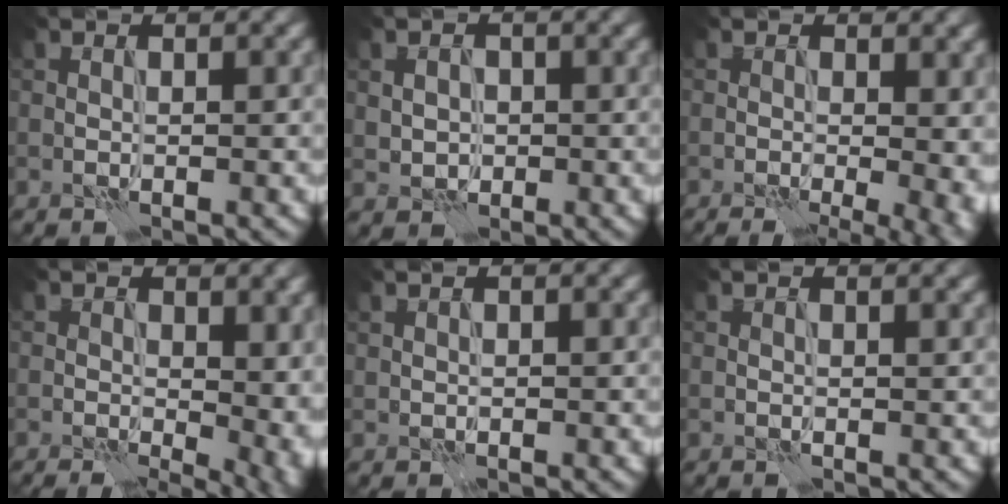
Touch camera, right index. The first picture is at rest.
{"total": 1.5, "force": [-0.1, 1.4, 0.6], "torque": [-0.014, 0.000, 0.002]}
{"total": 9.5, "force": [-0.6, 4.5, 8.3], "torque": [-0.029, 0.012, 0.005]}
{"total": 9.4, "force": [0.6, 4.7, 8.0], "torque": [-0.052, 0.009, 0.023]}
{"total": 0.8, "force": [0.7, 0.3, 0.4], "torque": [-0.003, -0.002, 0.006]}
{"total": 1.3, "force": [0.9, 0.5, 0.8], "torque": [-0.004, 0.001, 0.006]}